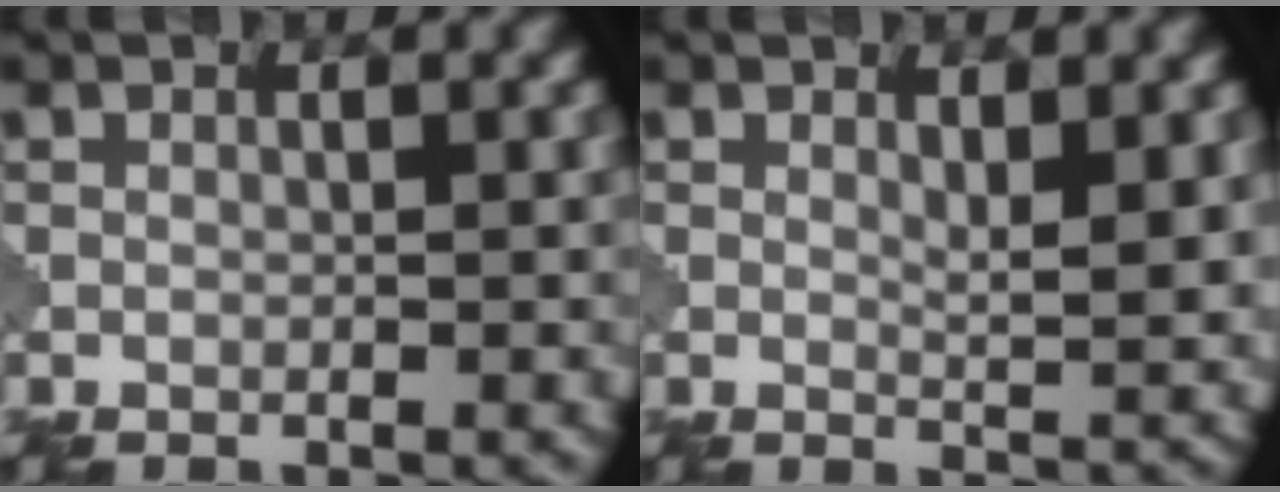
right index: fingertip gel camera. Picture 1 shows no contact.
{"total": 2.7, "force": [1.2, 0.8, 2.4], "torque": [-0.039, -0.008, 0.024]}